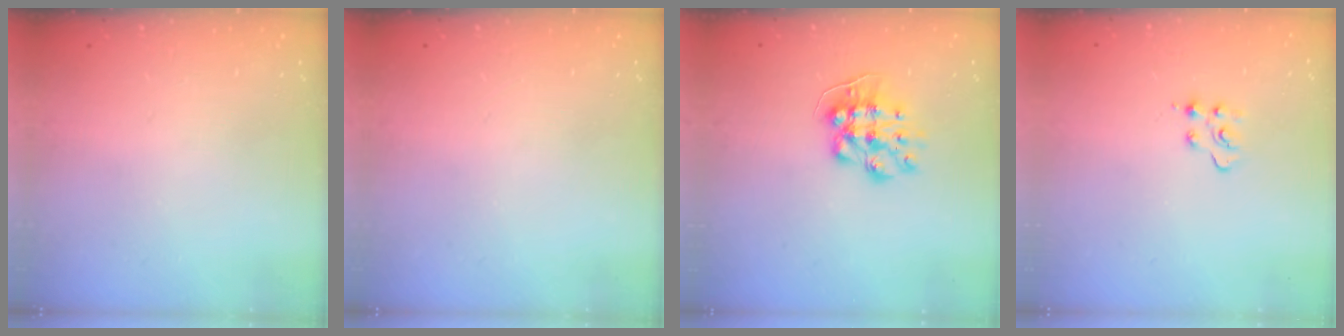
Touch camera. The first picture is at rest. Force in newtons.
{"total": 0.0}
{"total": 9.4, "press": 9.4, "slide": 0.0}
{"total": 6.1, "press": 6.1, "slide": 0.6}